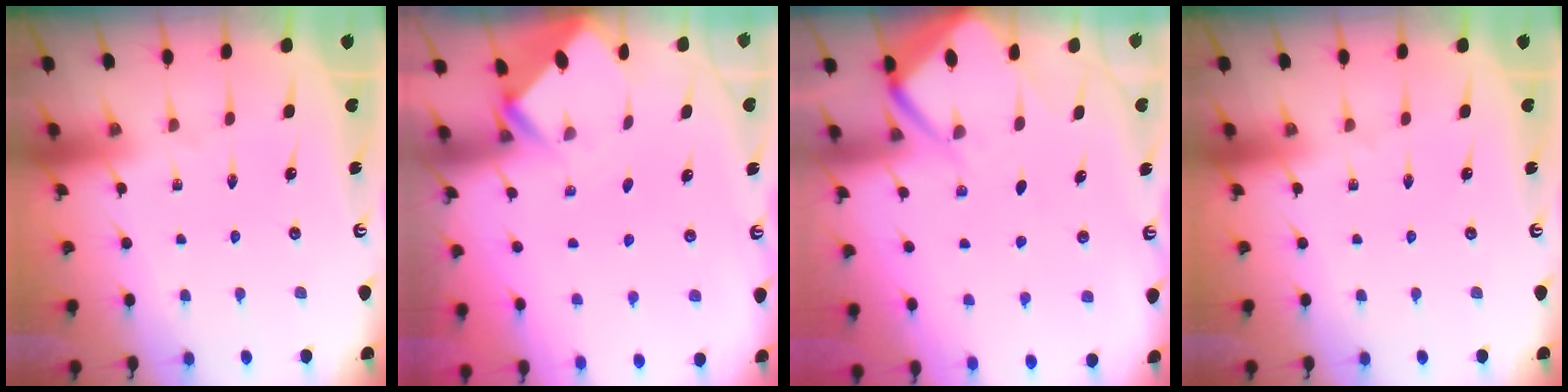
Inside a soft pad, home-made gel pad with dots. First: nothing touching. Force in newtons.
{"total": 2.2, "press": 2.2, "slide": 0.1}
{"total": 6.8, "press": 6.7, "slide": 0.6}
{"total": 0.0}